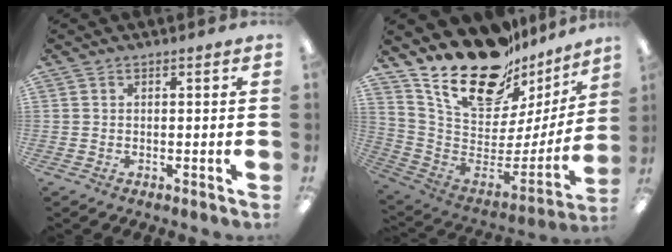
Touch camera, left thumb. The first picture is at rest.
{"total": 23.6, "force": [18.2, 9.8, 11.5], "torque": [-0.193, -0.131, 0.330]}